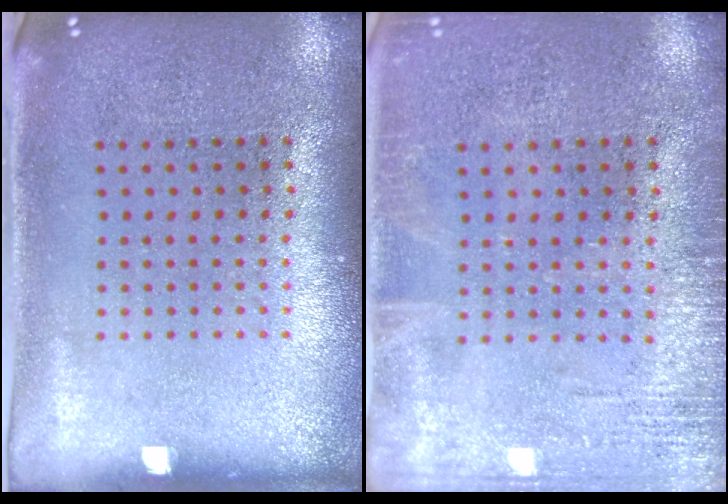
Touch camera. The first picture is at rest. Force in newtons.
{"total": 2.4, "press": 2.4, "slide": 0.3}